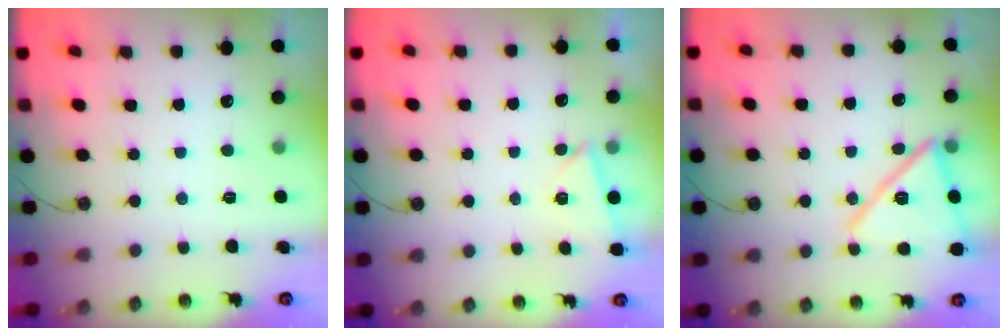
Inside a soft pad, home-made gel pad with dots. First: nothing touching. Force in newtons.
{"total": 3.7, "press": 2.8, "slide": 2.4}
{"total": 17.1, "press": 17.0, "slide": 1.0}